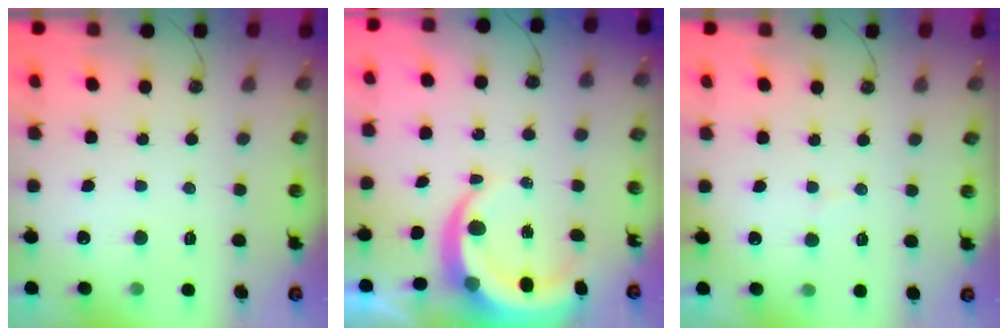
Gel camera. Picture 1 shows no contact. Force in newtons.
{"total": 7.7, "press": 7.7, "slide": 0.9}
{"total": 3.6, "press": 3.6, "slide": 0.4}